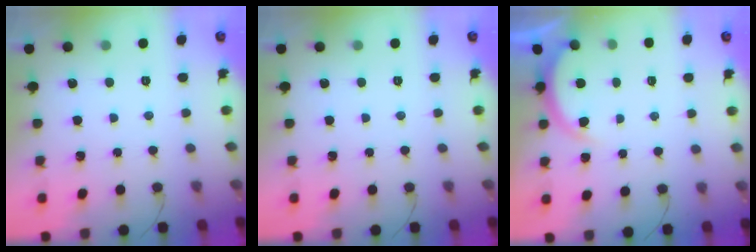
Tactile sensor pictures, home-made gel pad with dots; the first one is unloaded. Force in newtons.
{"total": 0.0}
{"total": 4.6, "press": 4.6, "slide": 0.6}